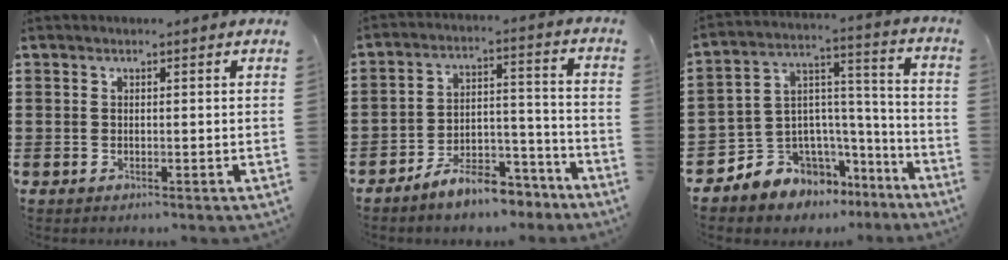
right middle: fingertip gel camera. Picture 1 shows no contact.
{"total": 7.8, "force": [-7.2, 2.0, 2.3], "torque": [-0.033, 0.025, -0.135]}
{"total": 6.7, "force": [-4.7, 4.8, -0.5], "torque": [-0.023, -0.008, -0.088]}